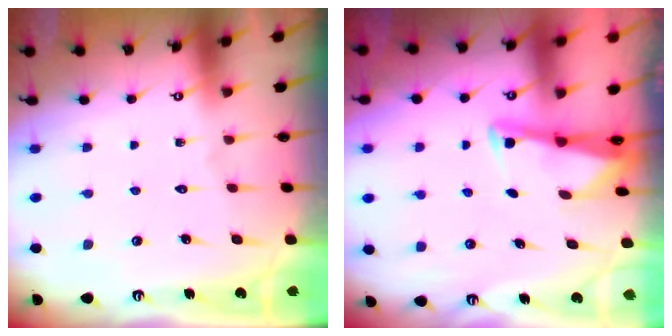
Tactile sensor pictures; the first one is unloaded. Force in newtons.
{"total": 2.7, "press": 2.7, "slide": 0.2}